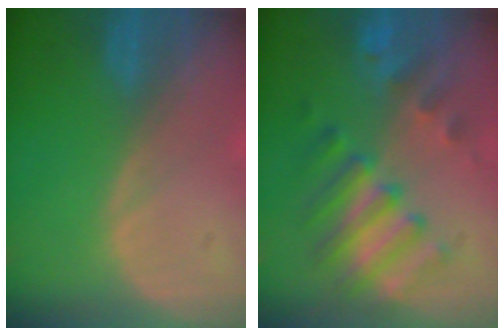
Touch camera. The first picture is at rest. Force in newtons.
{"total": 7.9, "press": 7.7, "slide": 1.8}